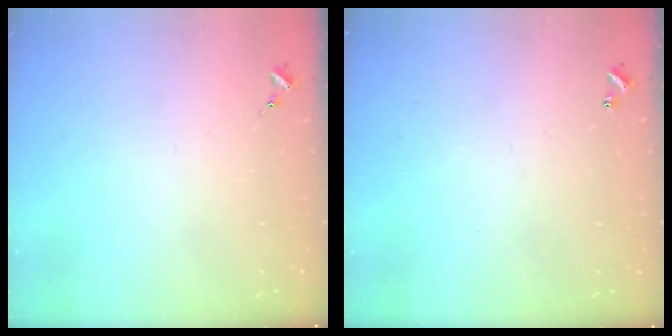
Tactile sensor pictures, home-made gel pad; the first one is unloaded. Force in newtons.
{"total": 1.0, "press": 1.0, "slide": 0.2}